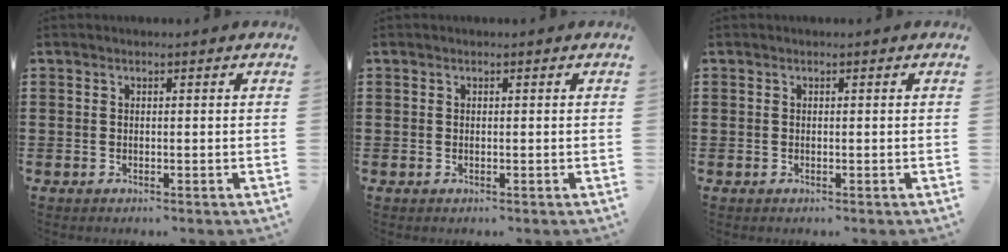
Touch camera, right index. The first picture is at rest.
{"total": 0.0}
{"total": 0.0}